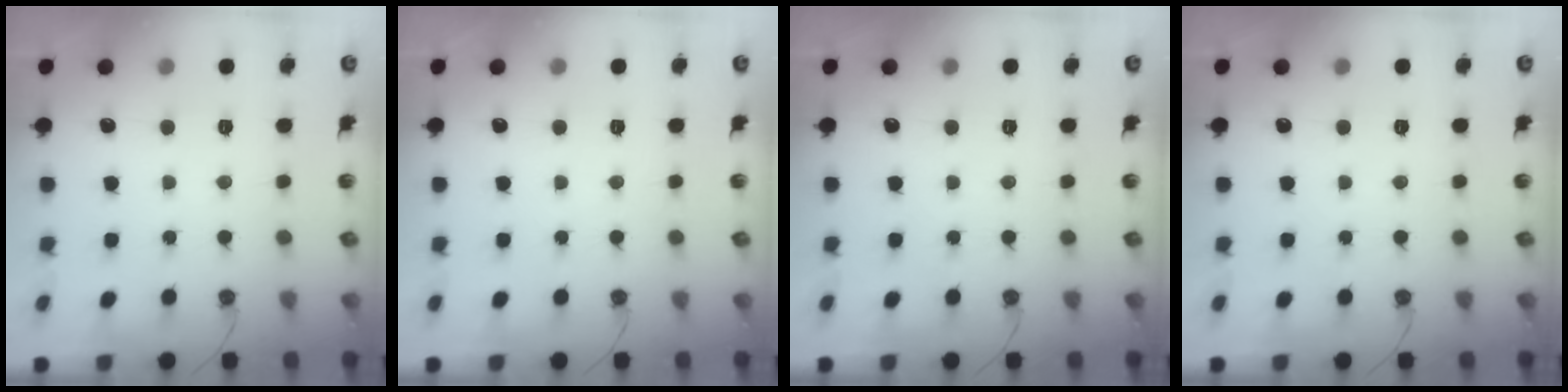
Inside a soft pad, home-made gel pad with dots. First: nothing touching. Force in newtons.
{"total": 0.0}
{"total": 0.0}
{"total": 0.0}